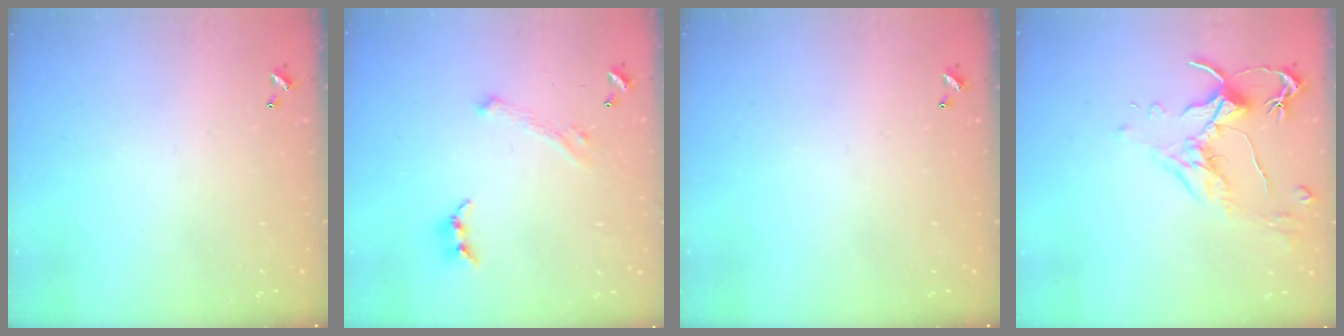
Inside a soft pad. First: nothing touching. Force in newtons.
{"total": 1.8, "press": 1.7, "slide": 0.6}
{"total": 0.0}
{"total": 1.5, "press": 1.4, "slide": 0.6}